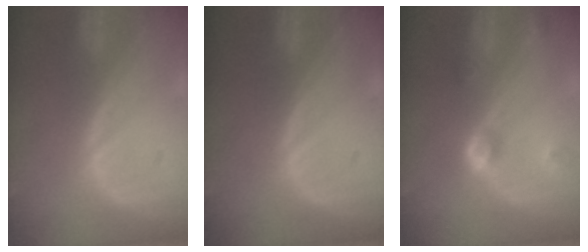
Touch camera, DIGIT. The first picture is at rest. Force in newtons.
{"total": 0.0}
{"total": 4.6, "press": 4.2, "slide": 1.9}